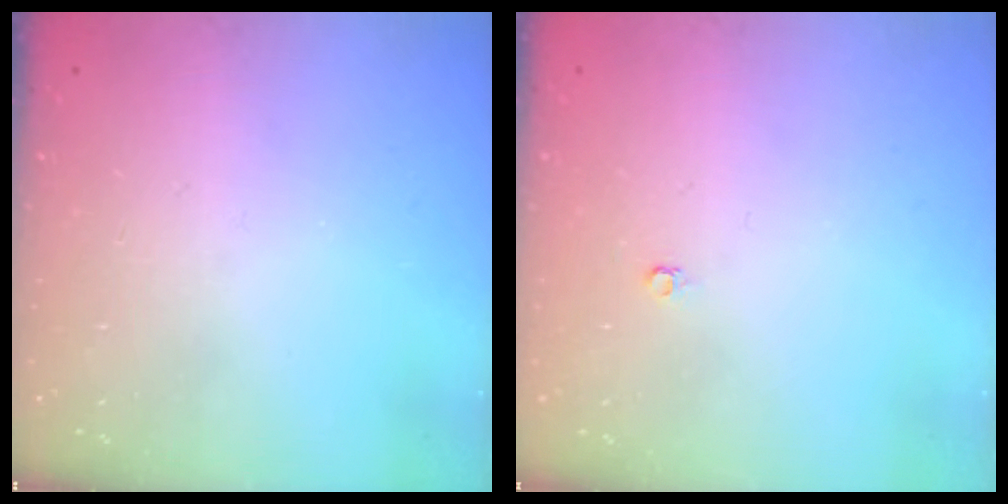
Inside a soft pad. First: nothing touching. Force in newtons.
{"total": 3.2, "press": 3.2, "slide": 0.2}